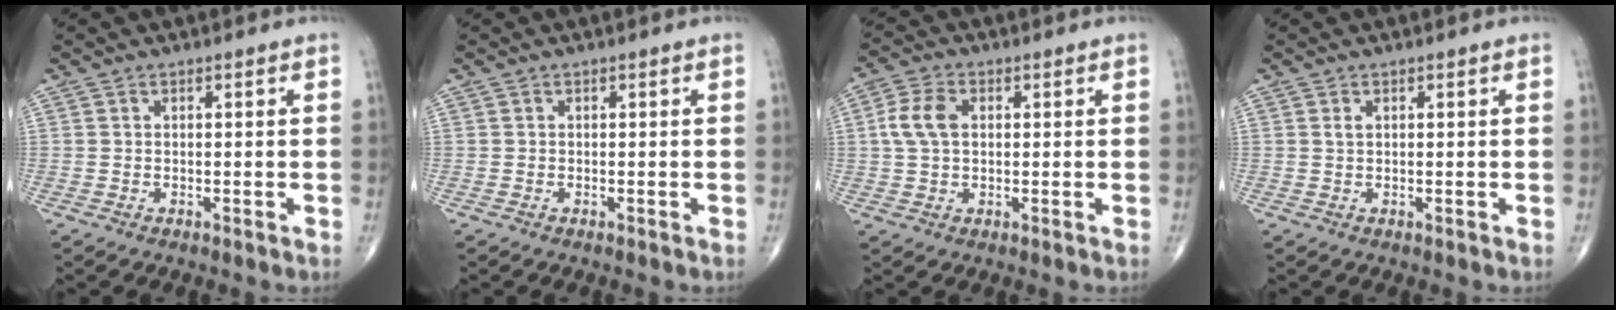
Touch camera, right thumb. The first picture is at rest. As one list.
[{"total": 0.0}, {"total": 6.1, "force": [1.0, 3.9, 4.5], "torque": [-0.096, 0.010, 0.014]}, {"total": 0.7, "force": [0.3, 0.4, 0.5], "torque": [-0.011, 0.004, 0.008]}]